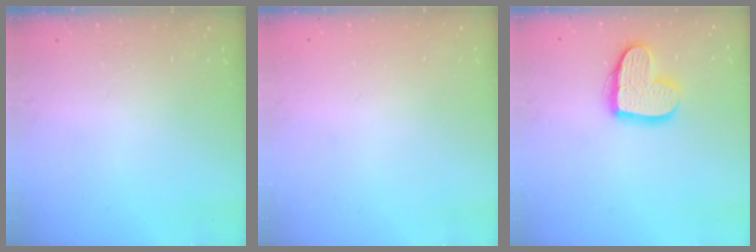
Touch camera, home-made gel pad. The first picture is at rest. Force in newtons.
{"total": 0.0}
{"total": 14.1, "press": 14.0, "slide": 1.0}